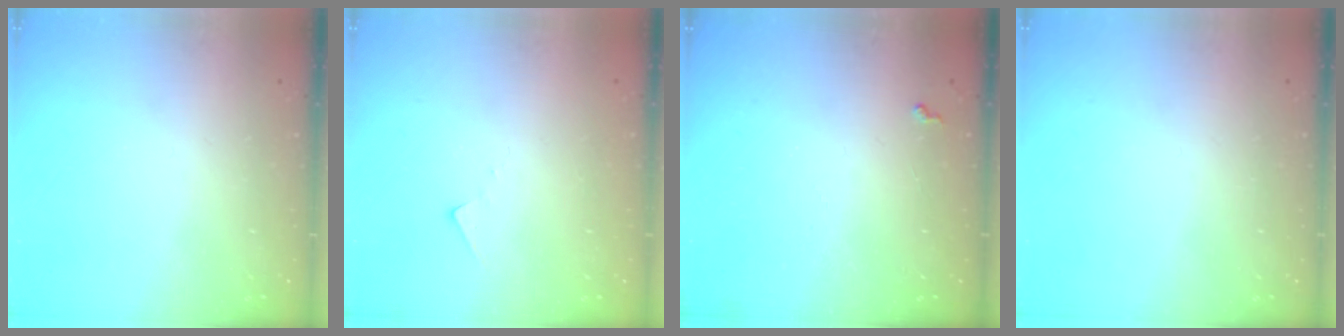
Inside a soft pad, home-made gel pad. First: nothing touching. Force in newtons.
{"total": 5.4, "press": 5.4, "slide": 0.6}
{"total": 4.1, "press": 4.0, "slide": 0.7}
{"total": 0.0}